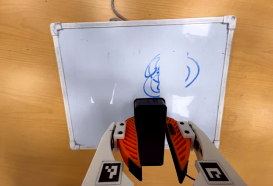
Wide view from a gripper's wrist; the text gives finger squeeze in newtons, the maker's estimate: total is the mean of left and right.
{"total": 9.4, "left": 9.2, "right": 9.6}